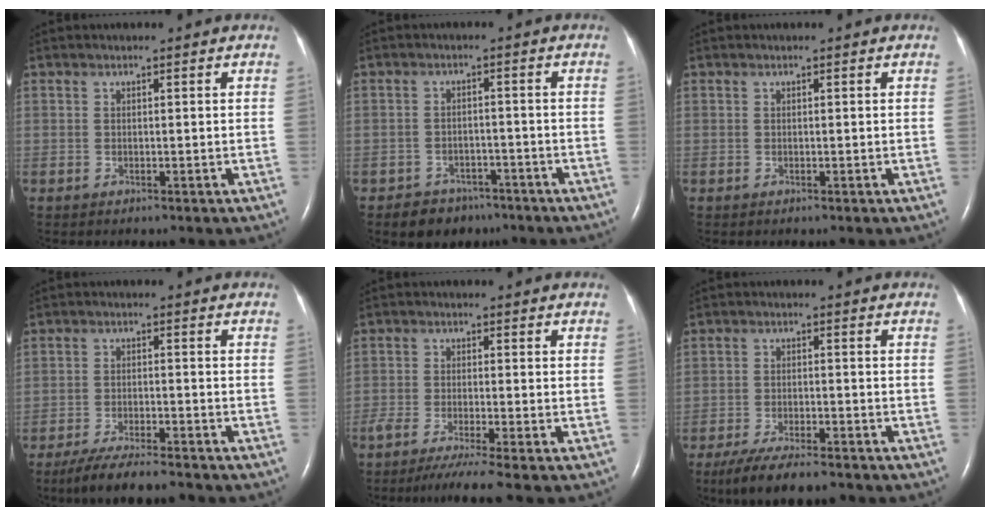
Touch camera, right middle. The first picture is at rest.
{"total": 5.2, "force": [-3.8, 3.4, 0.7], "torque": [-0.012, 0.009, -0.053]}
{"total": 0.0}
{"total": 8.2, "force": [-7.2, 0.7, 3.9], "torque": [-0.066, -0.023, -0.119]}
{"total": 7.1, "force": [-5.7, -0.9, 4.2], "torque": [-0.061, -0.021, -0.094]}
{"total": 8.3, "force": [-6.6, 1.8, 4.6], "torque": [-0.079, -0.017, -0.108]}